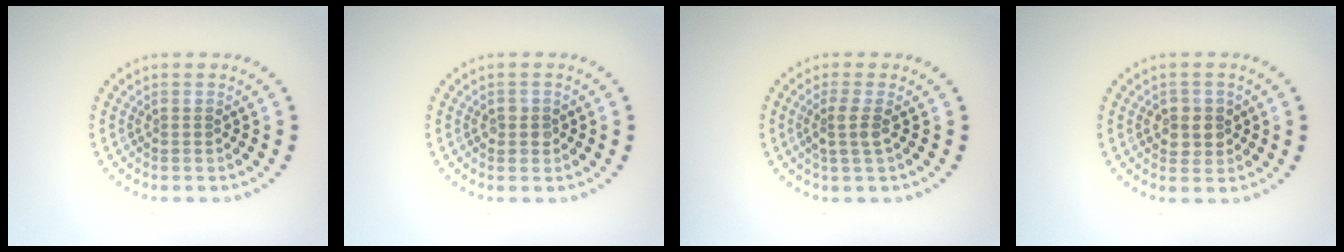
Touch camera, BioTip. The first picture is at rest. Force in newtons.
{"total": 1.3, "press": 1.2, "slide": 0.4}
{"total": 1.9, "press": 1.5, "slide": 1.1}
{"total": 2.5, "press": 2.4, "slide": 0.7}